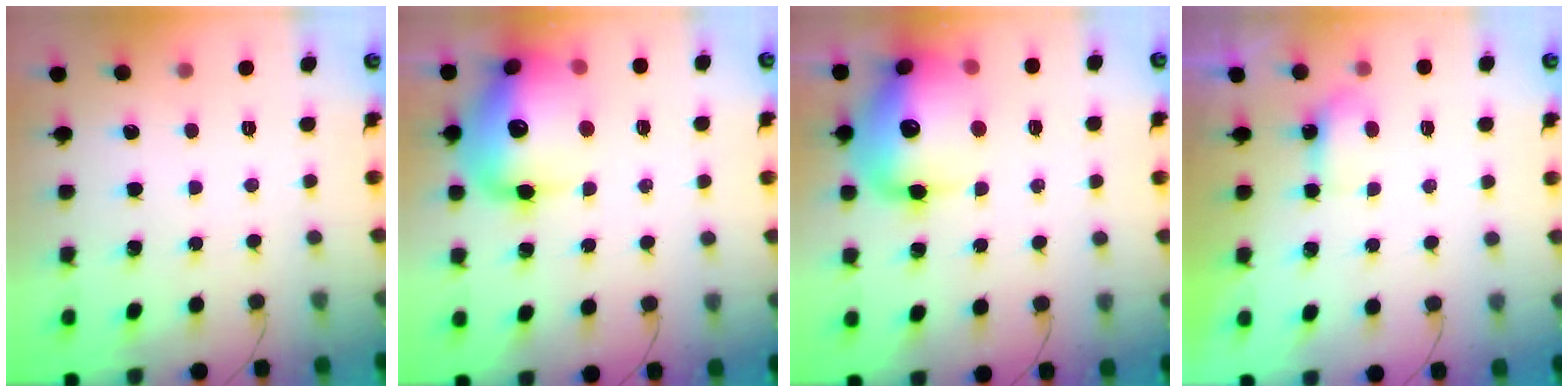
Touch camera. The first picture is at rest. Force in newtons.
{"total": 20.7, "press": 20.5, "slide": 3.3}
{"total": 20.7, "press": 20.5, "slide": 3.3}
{"total": 3.6, "press": 3.6, "slide": 0.7}